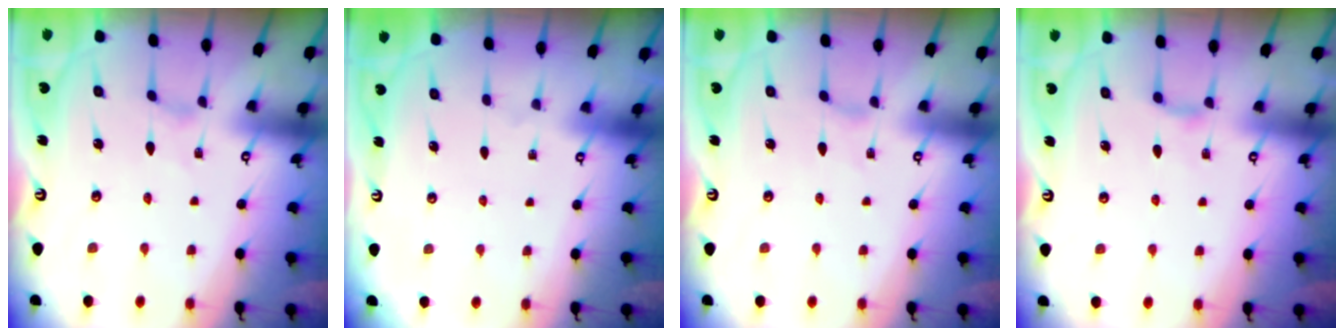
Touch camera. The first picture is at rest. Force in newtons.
{"total": 0.0}
{"total": 0.6, "press": 0.6, "slide": 0.2}
{"total": 3.1, "press": 3.0, "slide": 0.4}